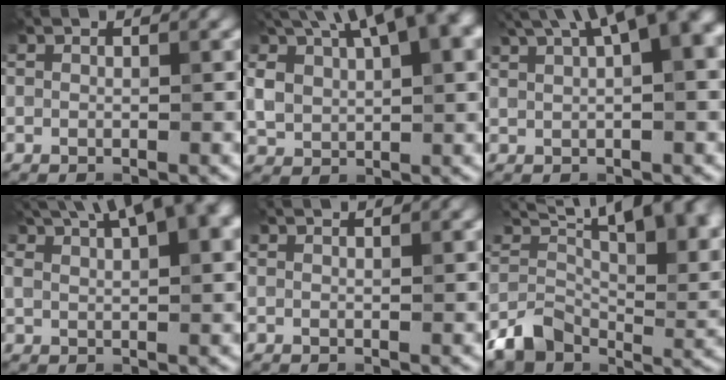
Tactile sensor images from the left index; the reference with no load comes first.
{"total": 11.8, "force": [5.3, 5.6, 9.0], "torque": [-0.169, 0.017, 0.097]}
{"total": 10.0, "force": [4.6, 3.5, 8.2], "torque": [-0.105, 0.033, 0.070]}
{"total": 10.3, "force": [5.5, 3.9, 7.8], "torque": [-0.124, 0.025, 0.085]}
{"total": 1.5, "force": [1.2, 0.3, 0.8], "torque": [-0.005, -0.003, 0.007]}
{"total": 11.4, "force": [2.8, 7.1, 8.4], "torque": [-0.135, -0.015, 0.054]}